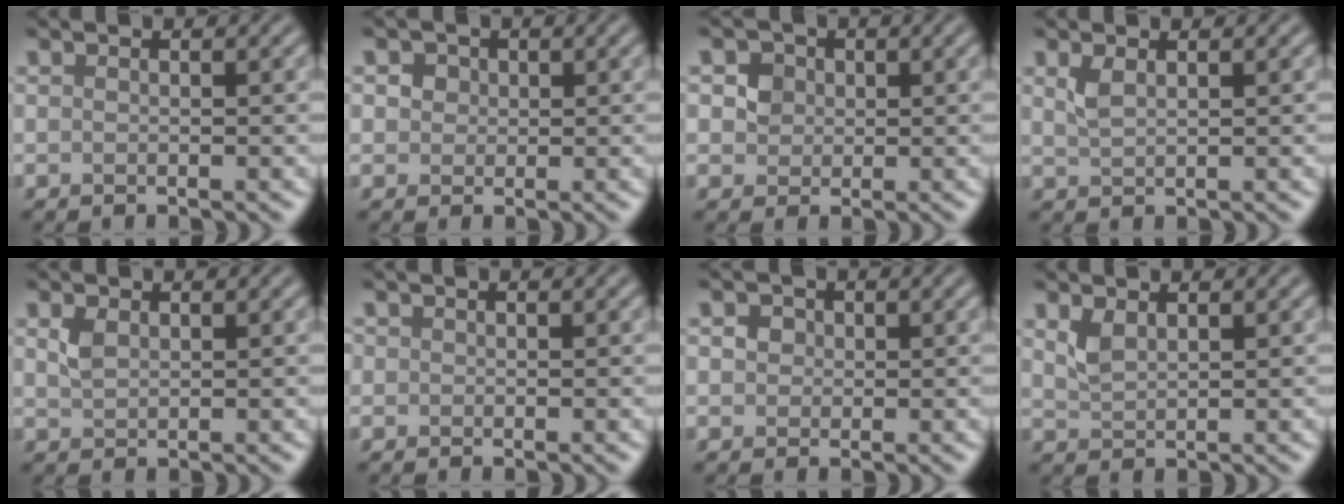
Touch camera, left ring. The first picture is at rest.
{"total": 2.7, "force": [1.2, 2.1, 1.2], "torque": [-0.021, 0.009, 0.015]}
{"total": 4.1, "force": [1.7, 3.3, 1.8], "torque": [-0.033, 0.012, 0.022]}
{"total": 1.4, "force": [0.8, 0.5, 1.0], "torque": [-0.026, 0.001, 0.021]}
{"total": 1.5, "force": [0.7, 1.0, 1.0], "torque": [-0.024, 0.001, 0.017]}
{"total": 0.6, "force": [0.1, 0.6, 0.1], "torque": [0.005, 0.001, -0.002]}
{"total": 1.8, "force": [0.5, 1.5, 0.7], "torque": [-0.008, 0.006, 0.006]}
{"total": 1.6, "force": [1.1, 0.7, 1.0], "torque": [-0.027, 0.000, 0.027]}